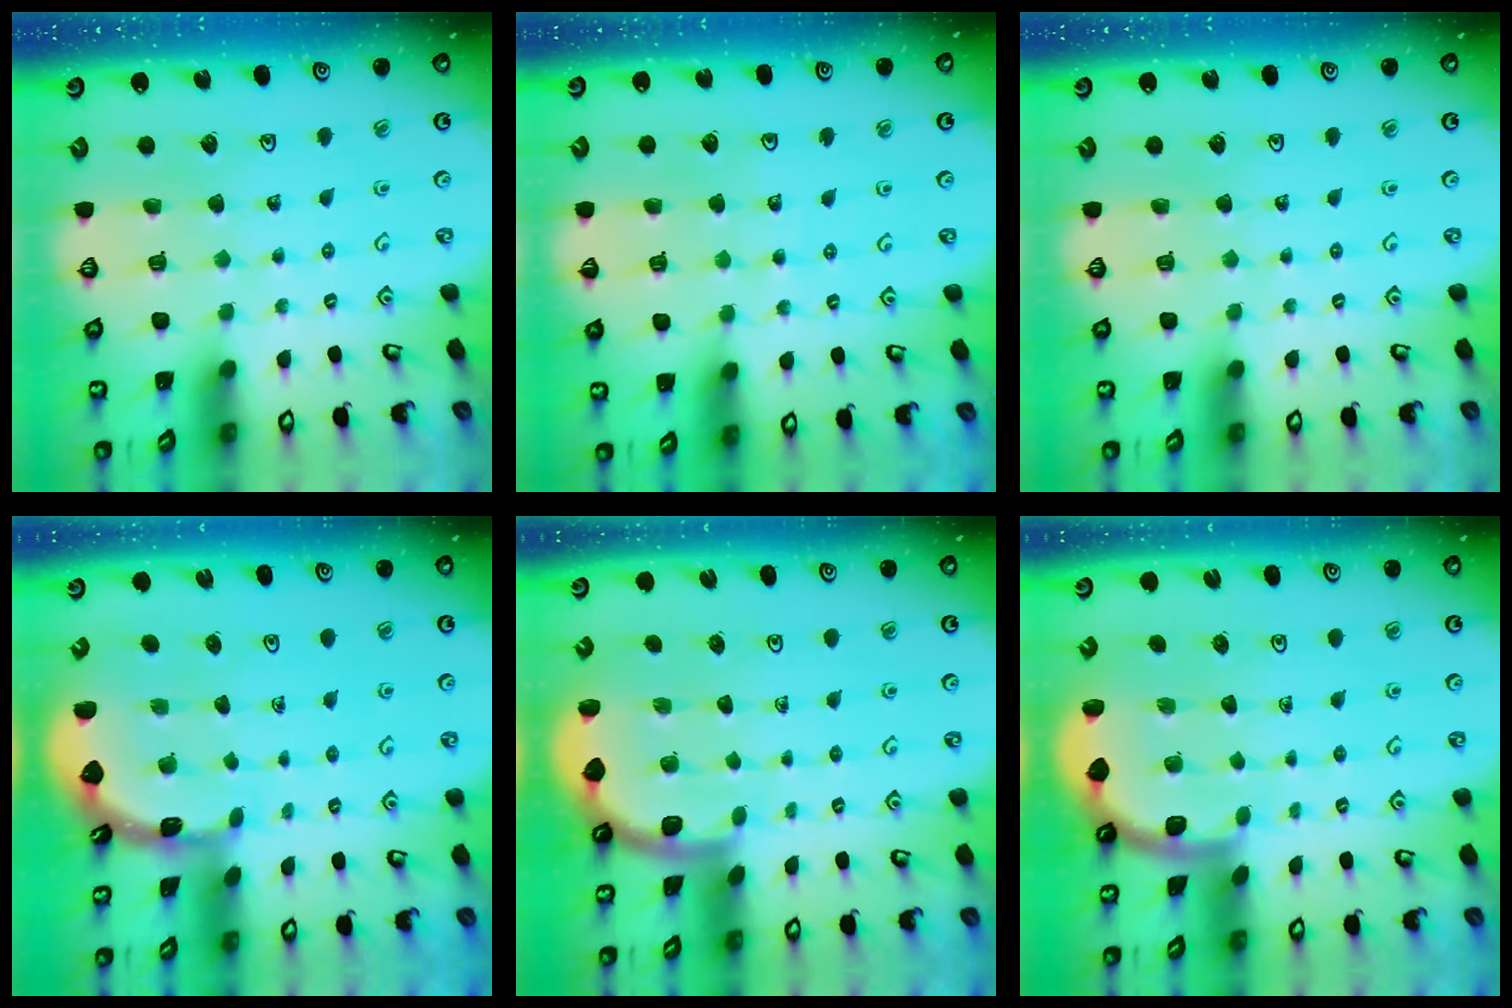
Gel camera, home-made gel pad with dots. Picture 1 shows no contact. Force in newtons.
{"total": 4.4, "press": 4.0, "slide": 1.9}
{"total": 0.0}
{"total": 1.8, "press": 1.8, "slide": 0.2}
{"total": 1.8, "press": 1.7, "slide": 0.0}
{"total": 1.8, "press": 1.7, "slide": 0.0}